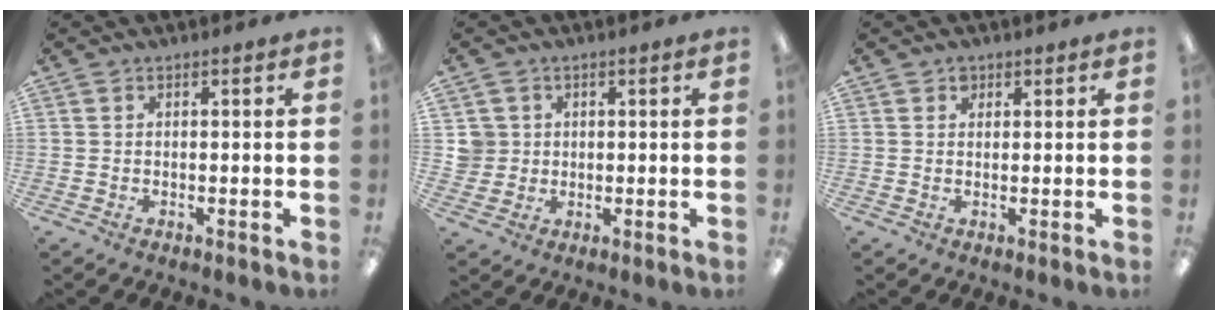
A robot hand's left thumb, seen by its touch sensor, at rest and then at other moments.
{"total": 4.4, "force": [0.9, 4.2, 0.4], "torque": [-0.014, 0.006, 0.017]}
{"total": 1.6, "force": [1.0, 1.1, 0.5], "torque": [-0.003, -0.002, 0.017]}